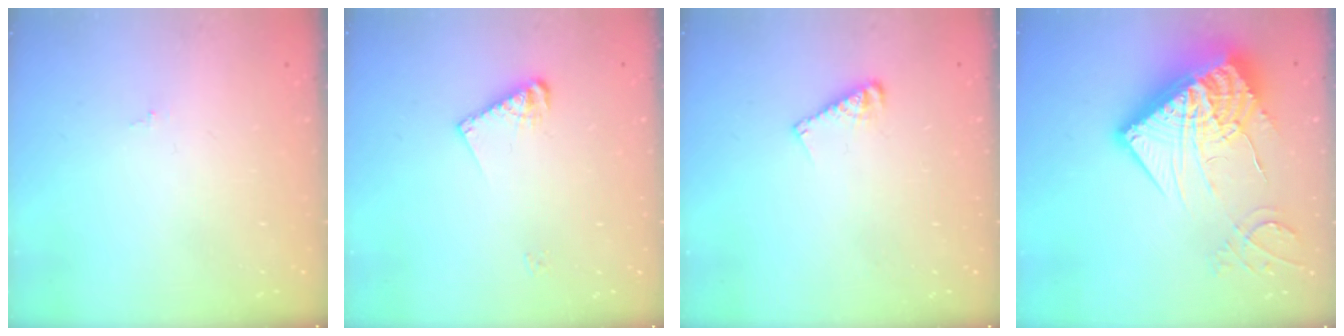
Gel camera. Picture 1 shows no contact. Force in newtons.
{"total": 7.6, "press": 7.6, "slide": 0.5}
{"total": 6.4, "press": 6.4, "slide": 0.3}
{"total": 25.3, "press": 25.1, "slide": 3.2}